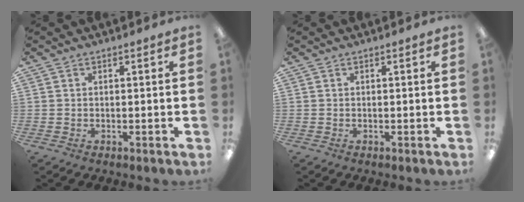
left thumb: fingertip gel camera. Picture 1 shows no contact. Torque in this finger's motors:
{"motor_torque": [0.00, 0.00, -0.14, 0.14, 0.00]}